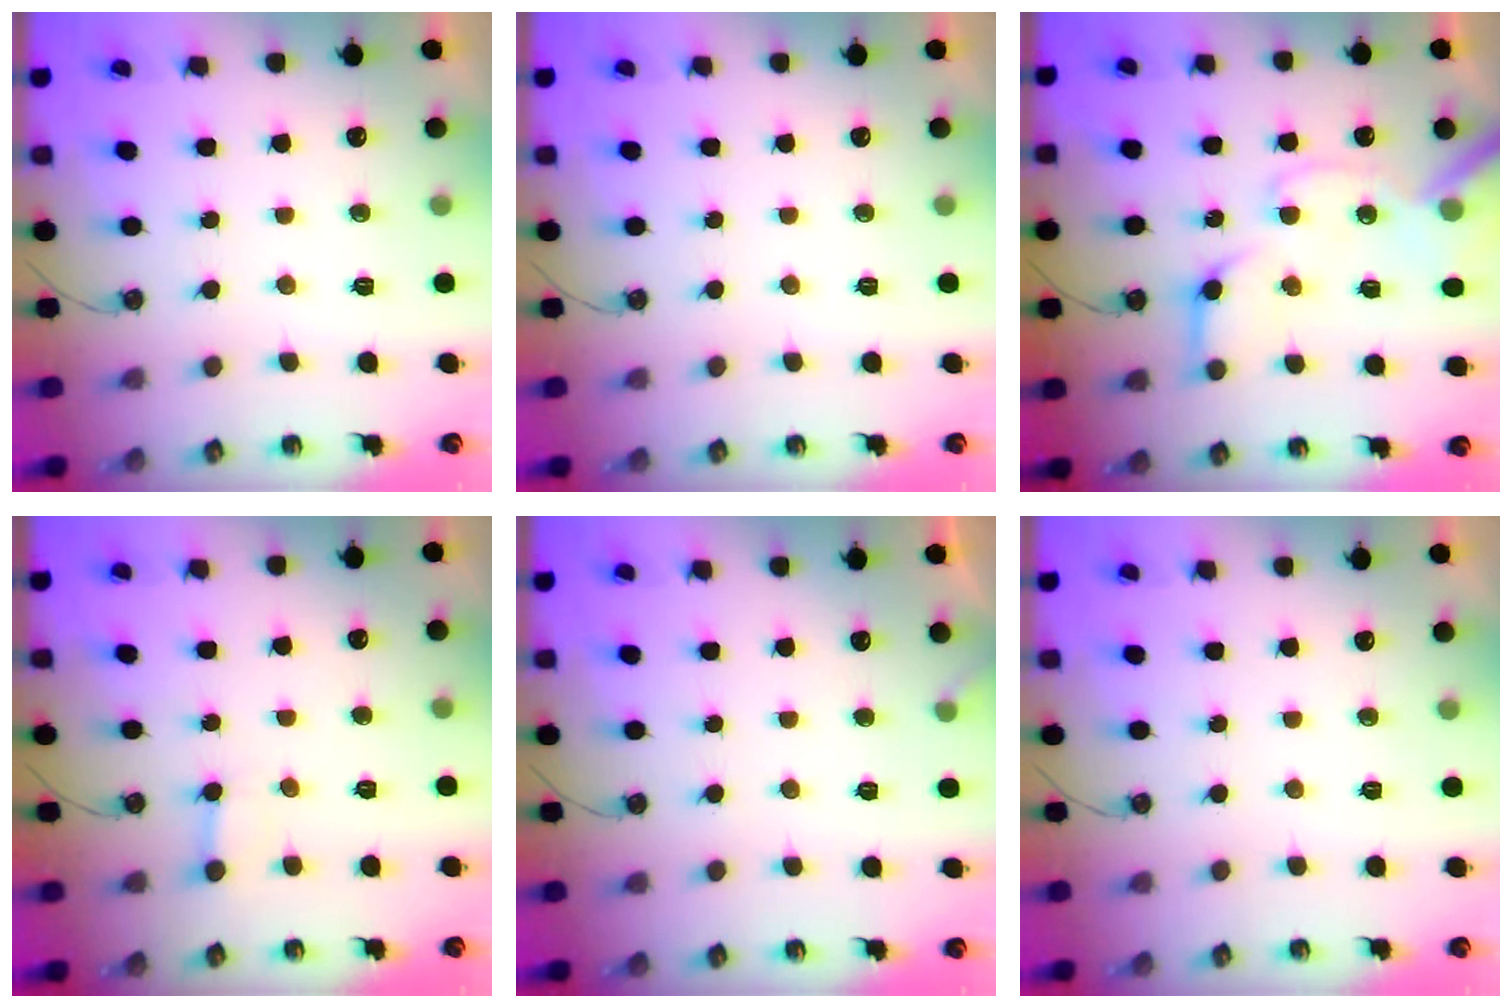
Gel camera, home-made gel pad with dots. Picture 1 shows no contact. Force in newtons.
{"total": 0.0}
{"total": 17.8, "press": 17.6, "slide": 2.3}
{"total": 2.4, "press": 2.4, "slide": 0.2}
{"total": 4.4, "press": 4.4, "slide": 0.3}
{"total": 0.0}